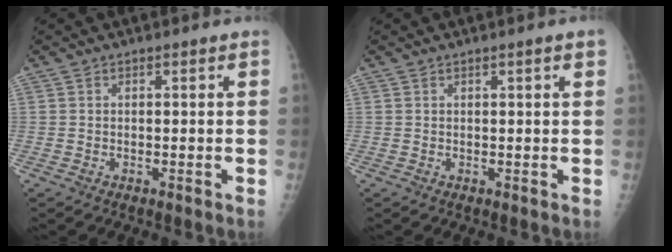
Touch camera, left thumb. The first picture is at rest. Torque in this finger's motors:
{"motor_torque": [-0.09, 0.01, -0.14, -0.06, 0.03]}